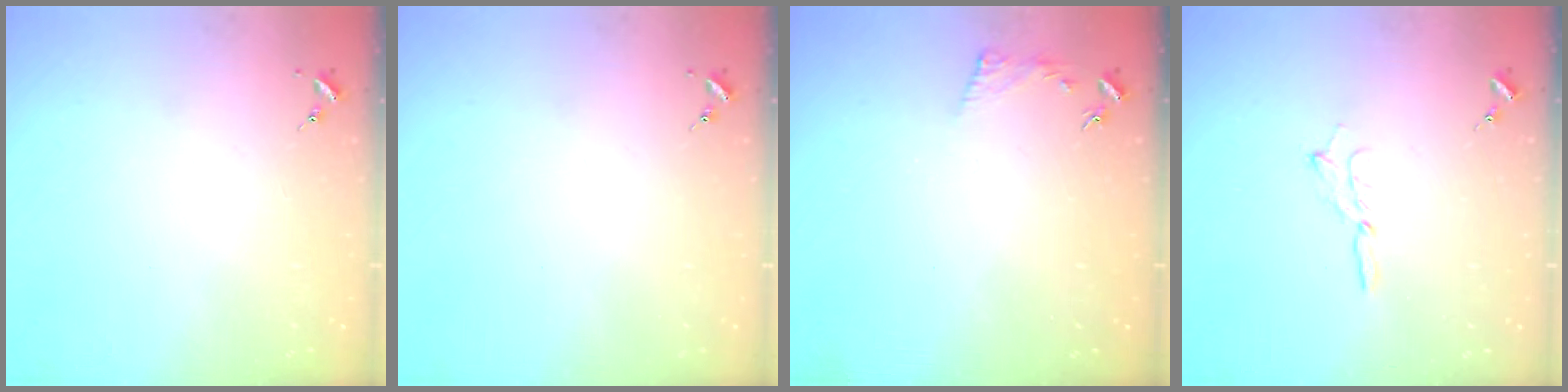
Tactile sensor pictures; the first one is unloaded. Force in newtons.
{"total": 0.0}
{"total": 3.8, "press": 3.7, "slide": 0.8}
{"total": 2.7, "press": 2.7, "slide": 0.3}